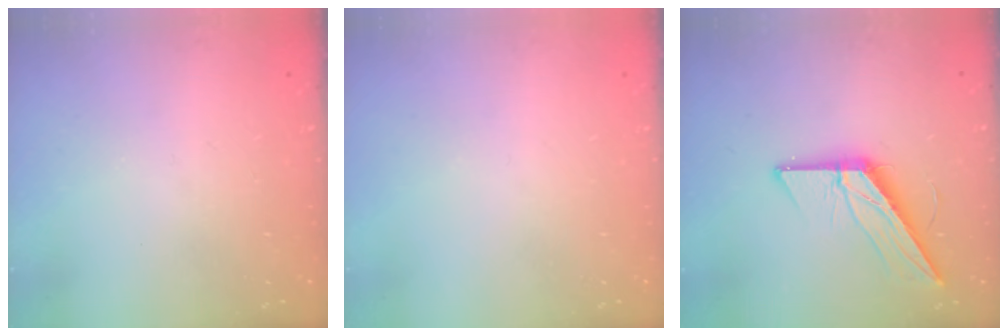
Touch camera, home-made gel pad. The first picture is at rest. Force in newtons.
{"total": 0.0}
{"total": 13.9, "press": 13.9, "slide": 0.5}